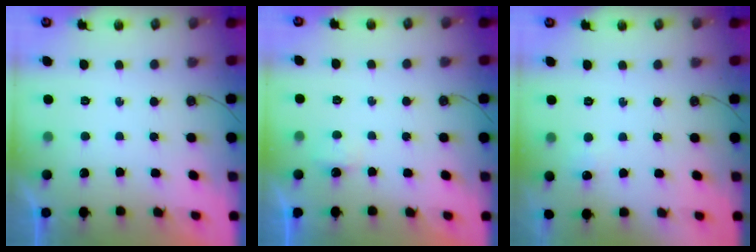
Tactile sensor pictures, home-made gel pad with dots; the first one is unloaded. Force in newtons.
{"total": 2.6, "press": 2.6, "slide": 0.4}
{"total": 4.1, "press": 4.0, "slide": 1.0}